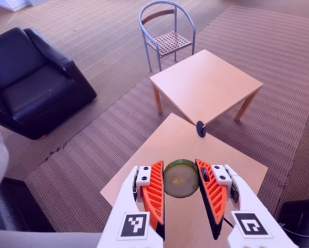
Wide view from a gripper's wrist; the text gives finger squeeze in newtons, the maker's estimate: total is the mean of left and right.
{"total": 11.8, "left": 12.7, "right": 11.0}